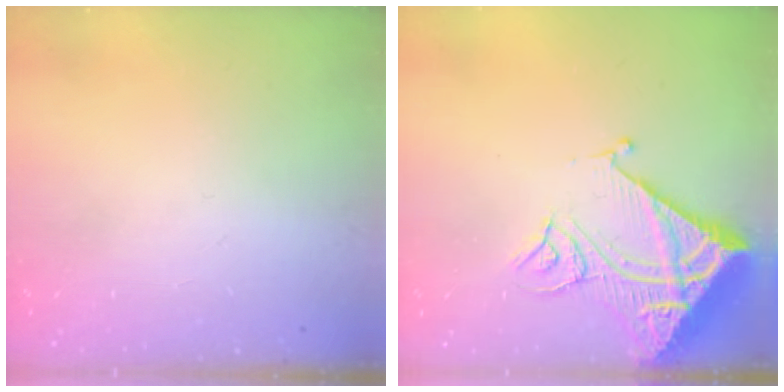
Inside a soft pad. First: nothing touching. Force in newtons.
{"total": 14.7, "press": 14.6, "slide": 1.7}